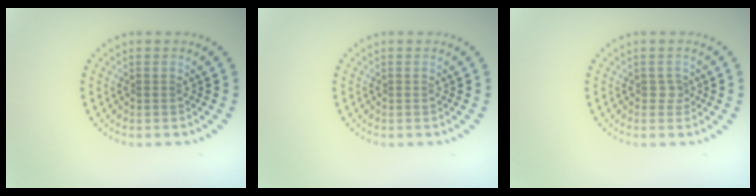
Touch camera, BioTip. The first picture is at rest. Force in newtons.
{"total": 0.0}
{"total": 0.9, "press": 0.7, "slide": 0.7}